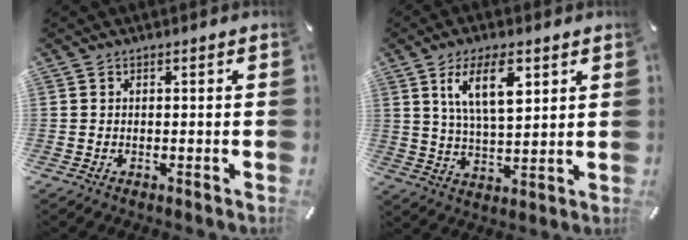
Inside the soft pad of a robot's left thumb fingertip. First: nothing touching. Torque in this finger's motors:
{"motor_torque": [1.65, 1.55, 1.48, -0.85, 0.34]}